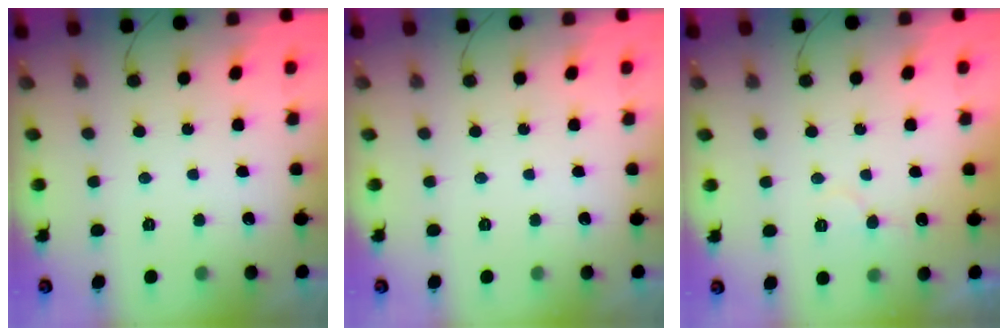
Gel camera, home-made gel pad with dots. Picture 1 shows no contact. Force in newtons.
{"total": 0.0}
{"total": 5.4, "press": 5.3, "slide": 0.4}